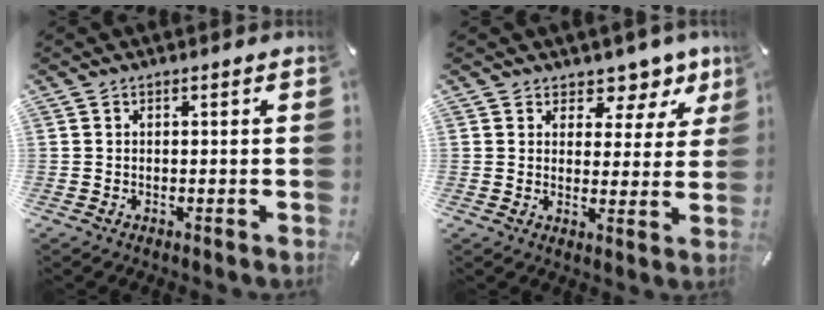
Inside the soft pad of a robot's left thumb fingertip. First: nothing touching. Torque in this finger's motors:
{"motor_torque": [0.15, 0.04, 0.09, 0.06, -0.05]}